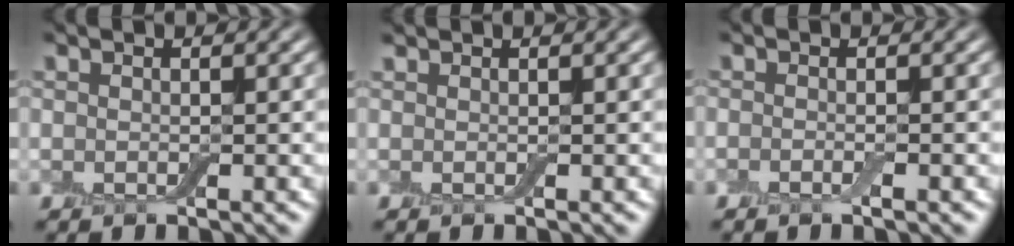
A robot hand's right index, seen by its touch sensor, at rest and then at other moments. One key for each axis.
{"total": 0.0}
{"total": 0.6, "fx": -0.5, "fy": 0.0, "fz": 0.4, "tx": -0.009, "ty": -0.002, "tz": -0.010}